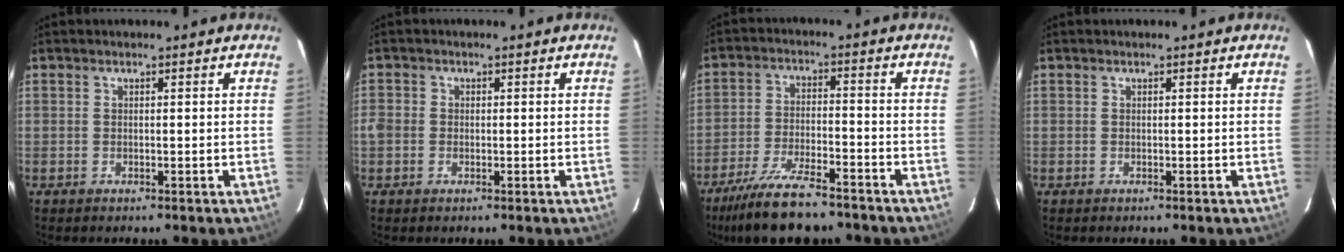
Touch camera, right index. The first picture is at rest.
{"total": 2.6, "force": [-0.9, 2.3, 0.9], "torque": [-0.017, 0.000, -0.021]}
{"total": 14.4, "force": [-11.9, 3.6, 7.4], "torque": [-0.164, -0.020, -0.202]}
{"total": 0.0}